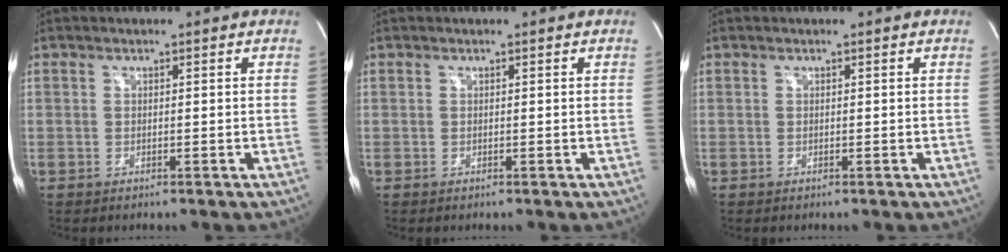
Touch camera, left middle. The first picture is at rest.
{"total": 0.0}
{"total": 0.0}